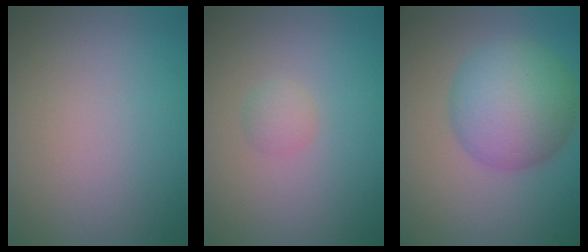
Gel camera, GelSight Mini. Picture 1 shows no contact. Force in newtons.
{"total": 1.2, "press": 1.2, "slide": 0.0}
{"total": 7.4, "press": 7.4, "slide": 0.1}